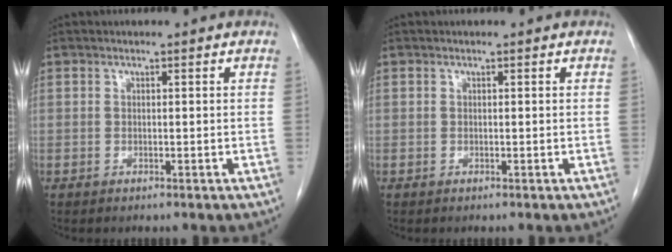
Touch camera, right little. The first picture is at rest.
{"total": 0.0}